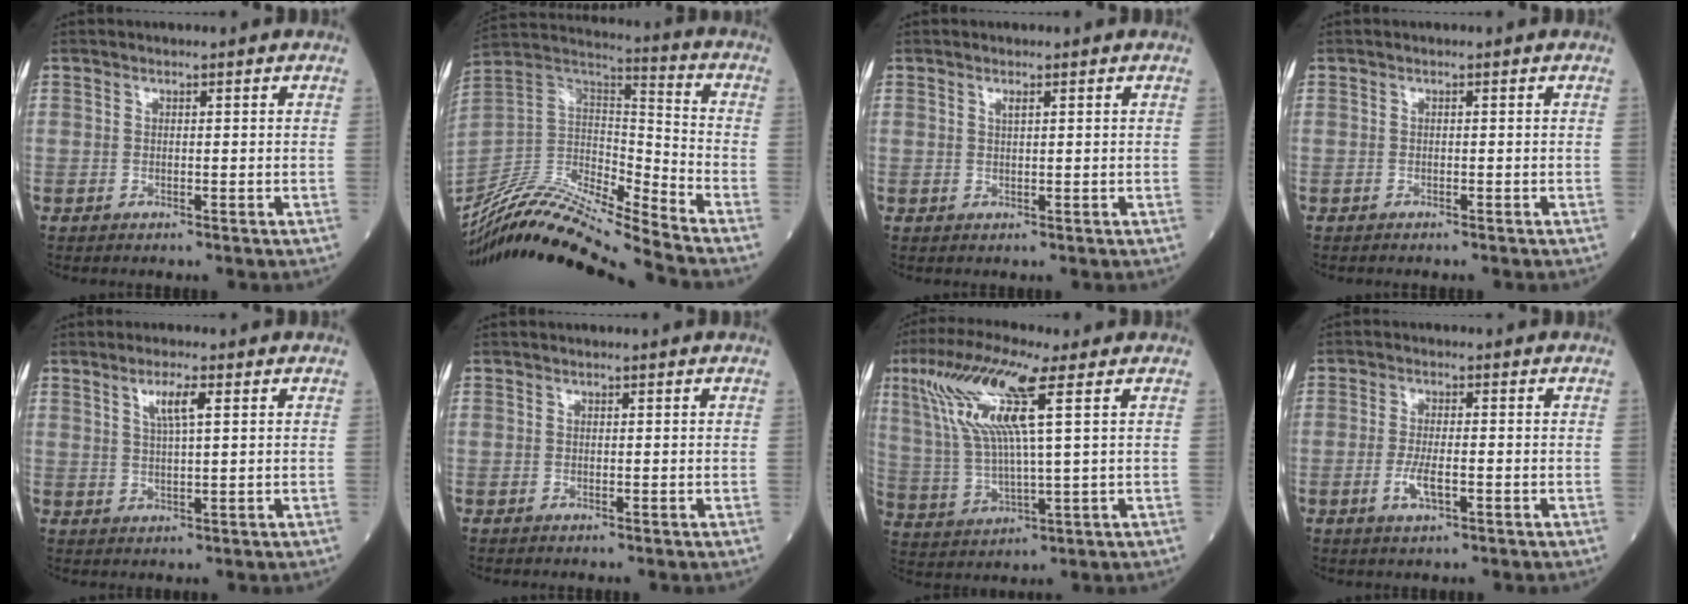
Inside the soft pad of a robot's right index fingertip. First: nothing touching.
{"total": 19.2, "force": [-17.9, -1.0, 6.9], "torque": [-0.139, 0.028, -0.330]}
{"total": 0.8, "force": [0.4, 0.0, 0.6], "torque": [-0.015, -0.002, 0.008]}
{"total": 0.8, "force": [-0.7, 0.1, 0.3], "torque": [0.000, 0.000, -0.011]}
{"total": 3.9, "force": [1.8, 0.3, 3.4], "torque": [-0.066, 0.001, 0.033]}
{"total": 0.0}
{"total": 13.6, "force": [5.4, 1.1, 12.4], "torque": [-0.276, 0.015, 0.105]}
{"total": 3.8, "force": [-1.3, 0.9, 3.5], "torque": [-0.072, -0.002, -0.022]}